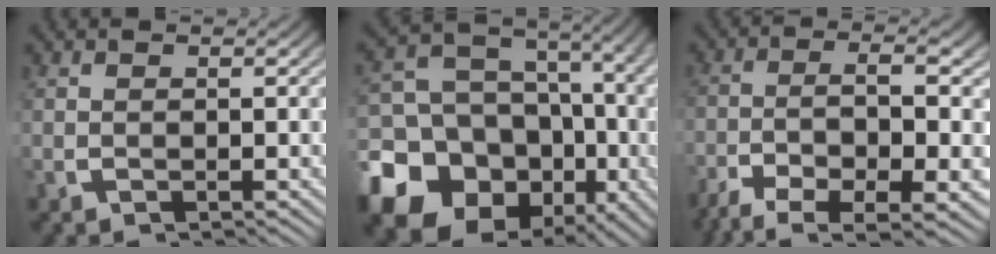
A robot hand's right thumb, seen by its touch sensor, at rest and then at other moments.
{"total": 20.3, "force": [-8.4, 15.9, 9.5], "torque": [-0.209, -0.083, -0.124]}
{"total": 10.1, "force": [-5.3, 4.8, 7.2], "torque": [-0.141, -0.041, -0.063]}